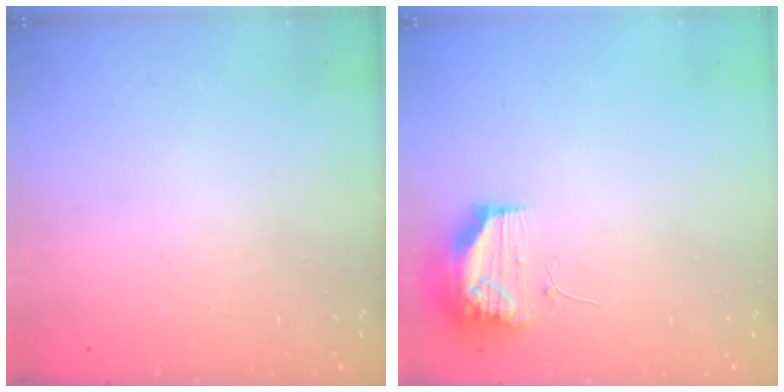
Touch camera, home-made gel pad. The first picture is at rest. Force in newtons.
{"total": 10.6, "press": 10.5, "slide": 1.3}